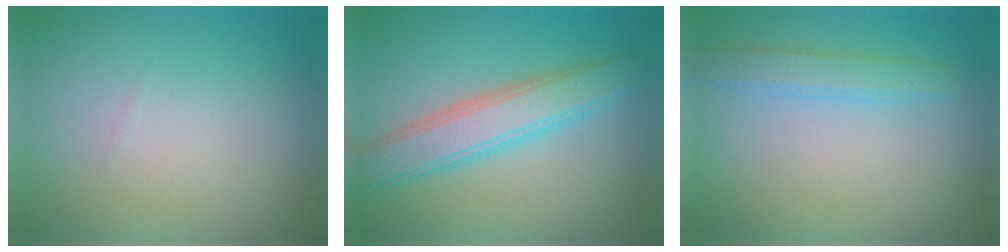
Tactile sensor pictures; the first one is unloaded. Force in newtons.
{"total": 5.1, "press": 5.1, "slide": 0.1}
{"total": 2.3, "press": 2.3, "slide": 0.2}